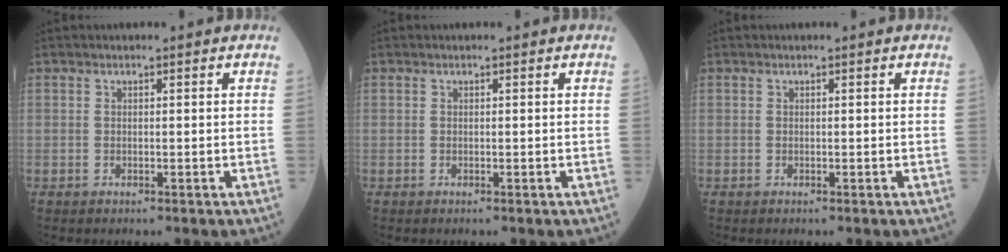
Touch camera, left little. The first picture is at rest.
{"total": 0.0}
{"total": 0.0}